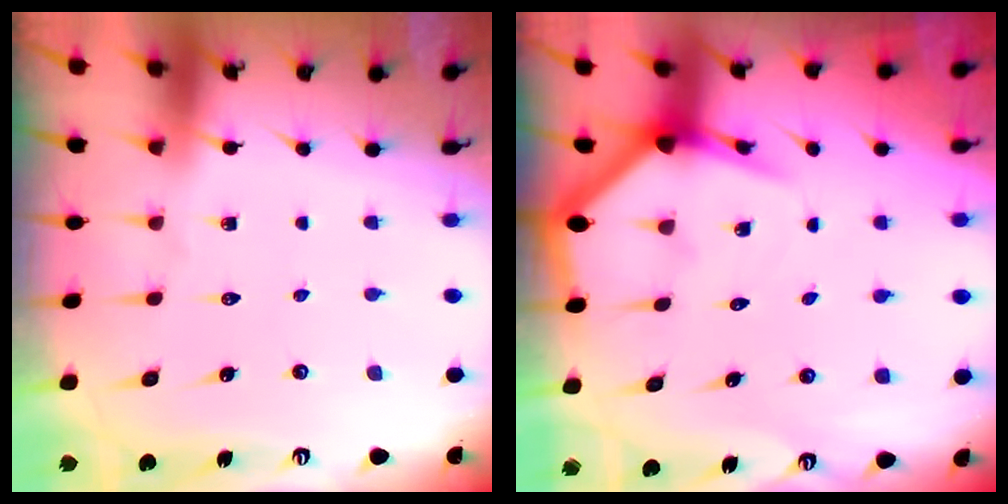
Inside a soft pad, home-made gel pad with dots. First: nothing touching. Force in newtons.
{"total": 3.6, "press": 3.5, "slide": 0.5}